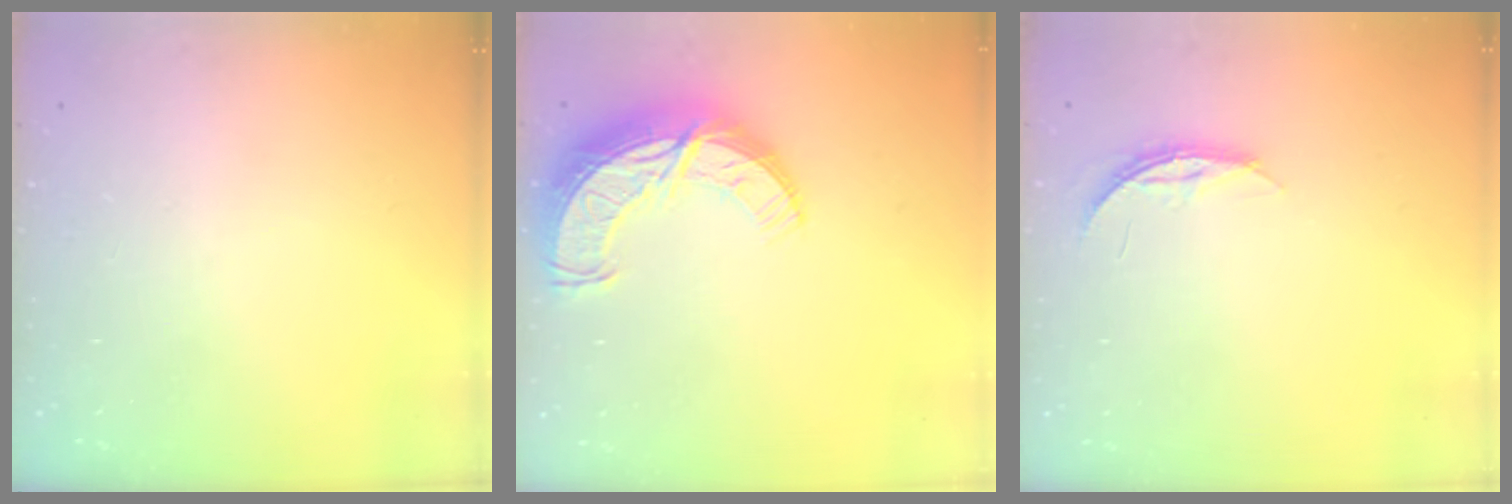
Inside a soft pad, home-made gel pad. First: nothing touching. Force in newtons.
{"total": 13.4, "press": 13.4, "slide": 1.0}
{"total": 3.8, "press": 3.8, "slide": 0.3}